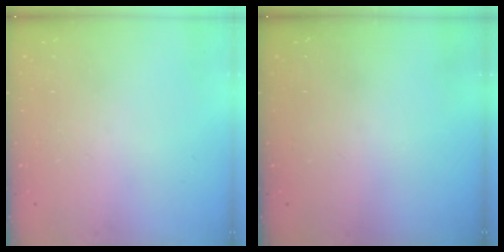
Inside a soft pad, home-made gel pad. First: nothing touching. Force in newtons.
{"total": 0.0}